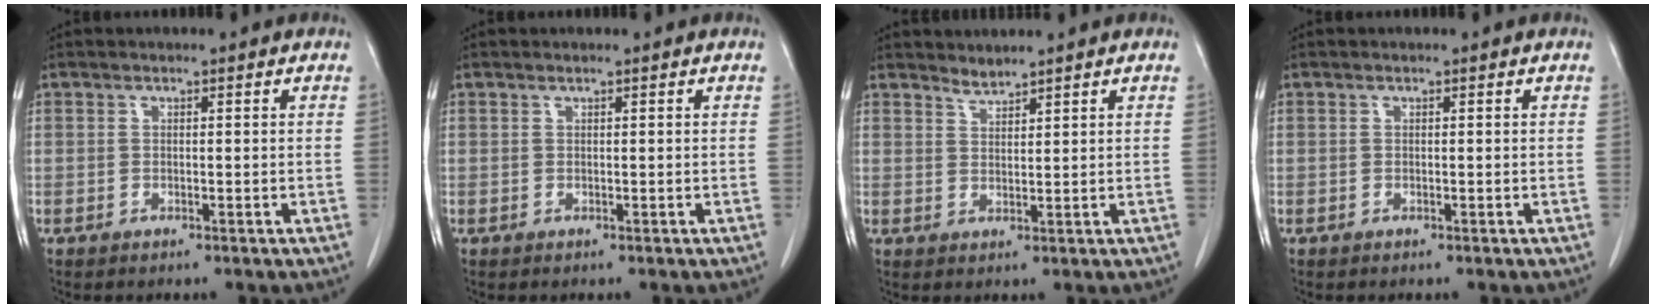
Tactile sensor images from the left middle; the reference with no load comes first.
{"total": 0.0}
{"total": 2.7, "force": [2.7, -0.3, 0.0], "torque": [-0.003, -0.006, 0.056]}
{"total": 0.0}